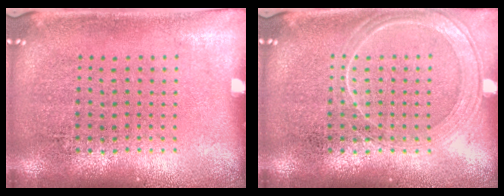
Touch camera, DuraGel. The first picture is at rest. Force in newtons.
{"total": 2.2, "press": 2.1, "slide": 0.4}